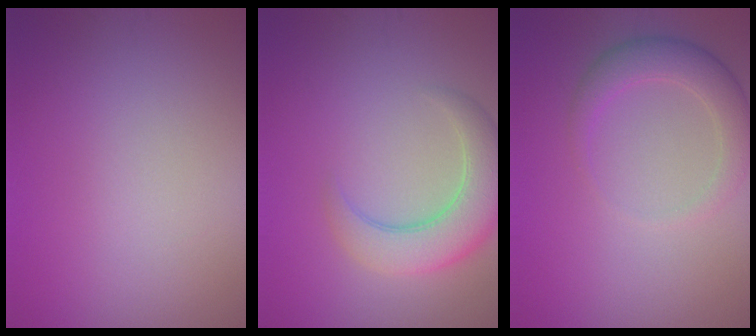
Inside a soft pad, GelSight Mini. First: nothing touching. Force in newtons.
{"total": 5.3, "press": 5.3, "slide": 0.5}
{"total": 3.2, "press": 3.2, "slide": 0.2}